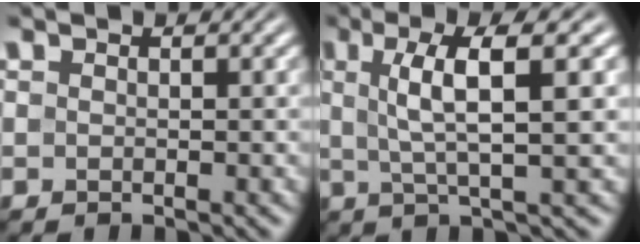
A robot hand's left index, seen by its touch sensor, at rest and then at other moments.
{"total": 6.5, "force": [1.7, 1.4, 6.1], "torque": [-0.106, 0.011, 0.028]}